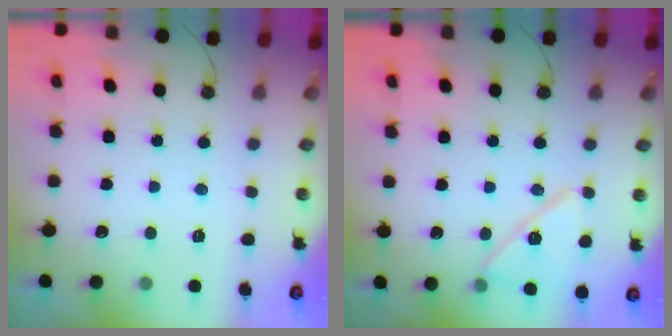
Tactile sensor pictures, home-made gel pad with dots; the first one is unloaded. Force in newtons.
{"total": 13.1, "press": 13.1, "slide": 0.6}